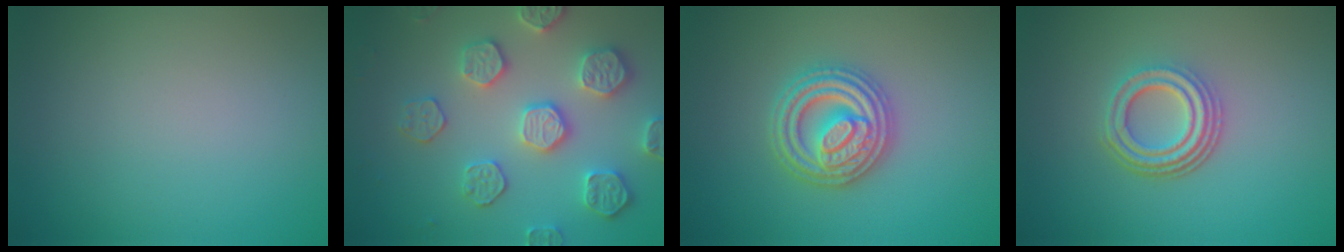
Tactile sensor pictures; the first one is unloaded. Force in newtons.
{"total": 5.0, "press": 4.8, "slide": 1.4}
{"total": 4.9, "press": 4.9, "slide": 0.8}
{"total": 4.4, "press": 3.3, "slide": 2.9}